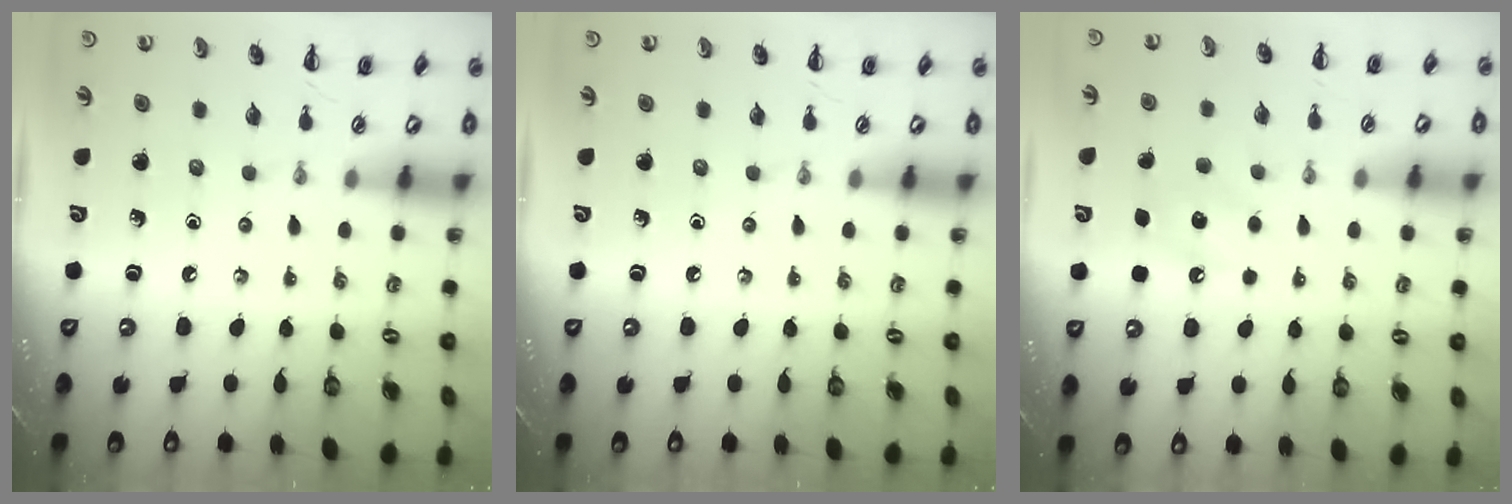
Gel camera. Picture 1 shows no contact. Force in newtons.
{"total": 0.0}
{"total": 6.5, "press": 6.3, "slide": 1.6}